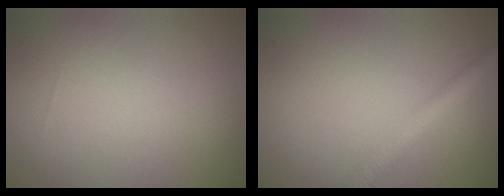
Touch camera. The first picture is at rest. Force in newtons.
{"total": 2.9, "press": 2.9, "slide": 0.1}